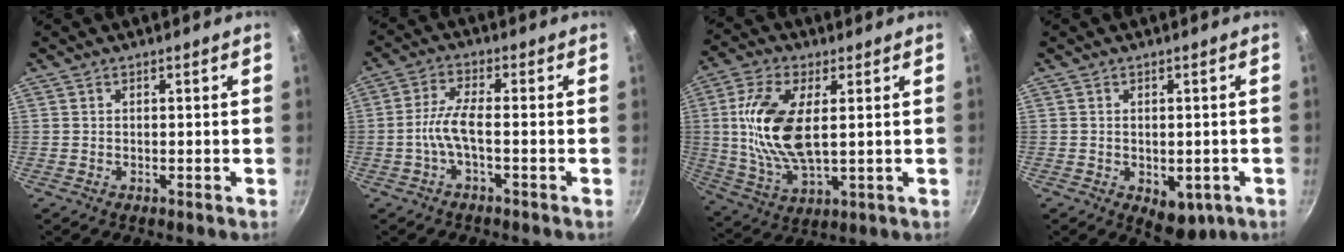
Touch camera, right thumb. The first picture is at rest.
{"total": 5.3, "force": [-1.7, 1.3, 4.9], "torque": [-0.115, 0.019, -0.041]}
{"total": 14.9, "force": [2.3, 7.2, 12.9], "torque": [-0.255, -0.002, 0.045]}
{"total": 6.3, "force": [-1.8, 4.1, 4.4], "torque": [-0.036, 0.000, -0.014]}